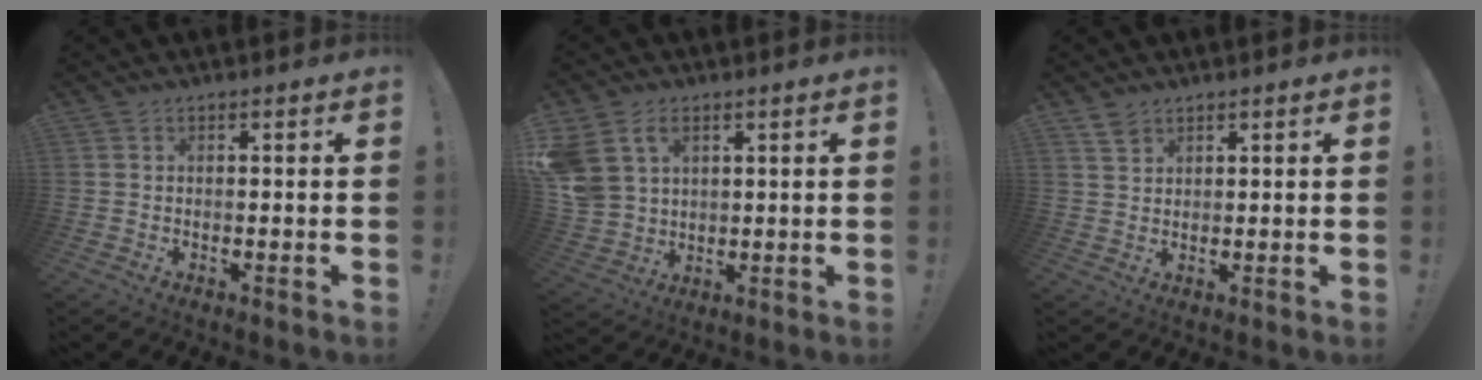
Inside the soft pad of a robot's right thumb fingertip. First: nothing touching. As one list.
[{"total": 9.5, "force": [4.8, 7.0, 4.3], "torque": [-0.097, -0.017, 0.100]}, {"total": 3.3, "force": [2.5, 1.9, 1.0], "torque": [-0.007, -0.016, 0.046]}]